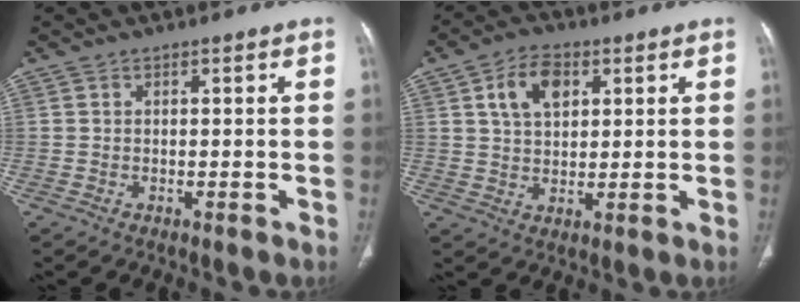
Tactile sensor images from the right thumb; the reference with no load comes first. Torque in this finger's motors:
{"motor_torque": [-0.28, 1.45, -0.12, 0.05, 0.05]}